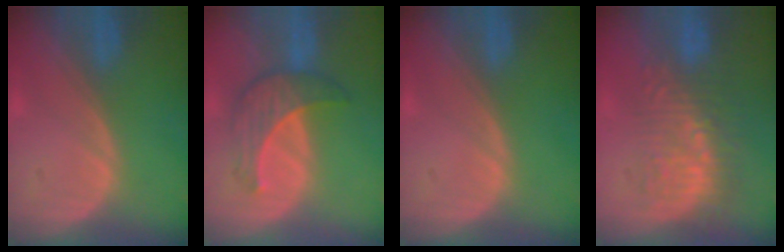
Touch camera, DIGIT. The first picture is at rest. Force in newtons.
{"total": 5.8, "press": 5.8, "slide": 0.6}
{"total": 0.0}
{"total": 8.8, "press": 8.4, "slide": 2.5}